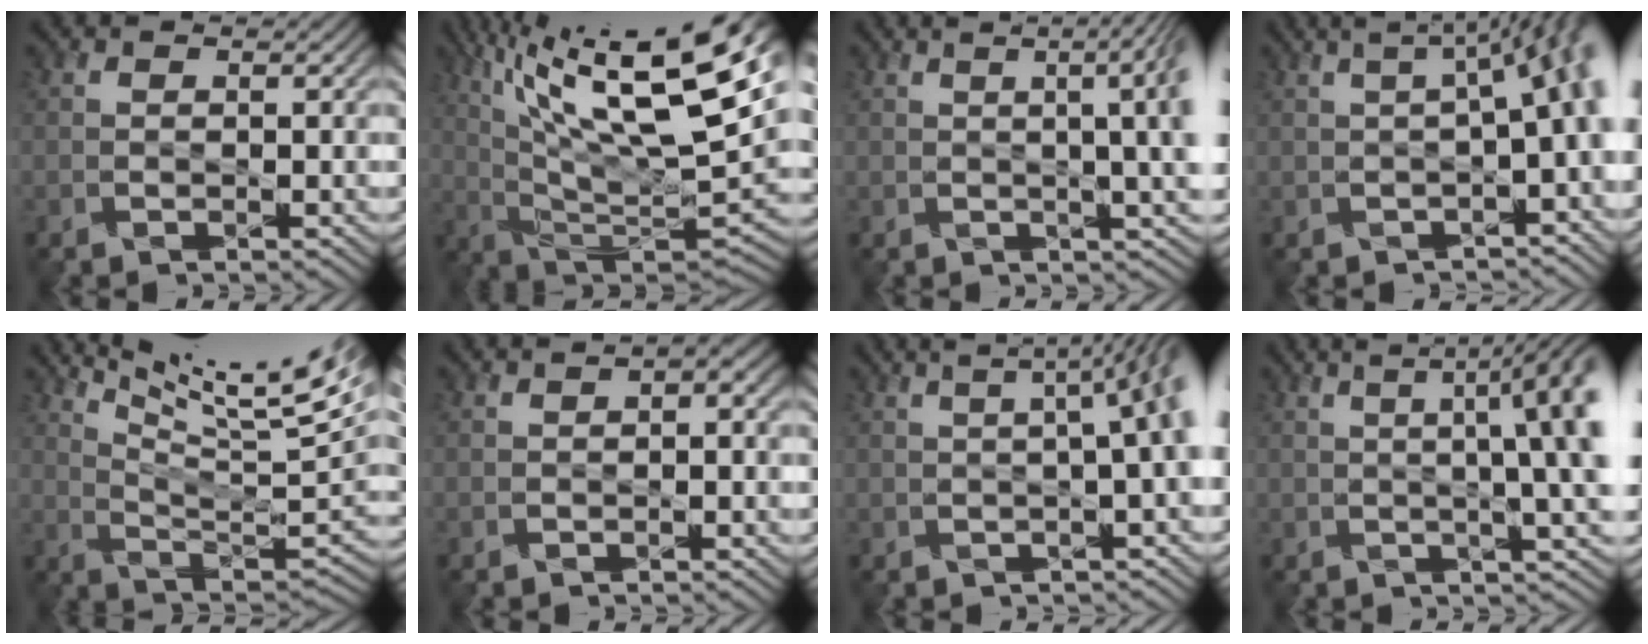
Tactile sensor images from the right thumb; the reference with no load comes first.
{"total": 22.0, "force": [10.2, 7.5, 17.9], "torque": [-0.310, 0.043, 0.162]}
{"total": 9.7, "force": [1.5, 3.1, 9.1], "torque": [-0.078, 0.034, 0.008]}
{"total": 9.6, "force": [0.0, 3.0, 9.1], "torque": [-0.102, 0.013, 0.002]}
{"total": 15.0, "force": [10.0, 2.6, 10.9], "torque": [-0.190, -0.009, 0.169]}
{"total": 1.5, "force": [-0.1, 0.8, 1.3], "torque": [-0.019, 0.001, -0.001]}
{"total": 9.7, "force": [1.0, 3.5, 9.0], "torque": [-0.070, 0.042, 0.000]}
{"total": 11.5, "force": [1.7, 3.0, 10.9], "torque": [-0.109, 0.035, 0.017]}